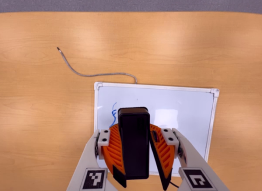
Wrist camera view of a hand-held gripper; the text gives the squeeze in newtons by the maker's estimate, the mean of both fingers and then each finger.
{"total": 9.9, "left": 9.8, "right": 10.0}